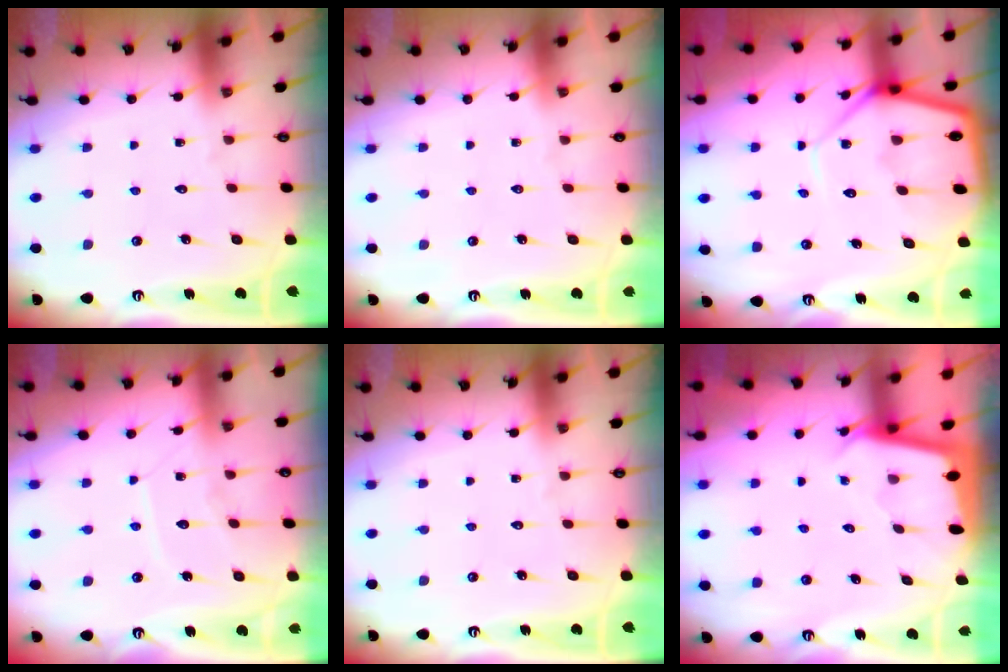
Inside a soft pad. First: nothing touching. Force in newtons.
{"total": 0.0}
{"total": 11.1, "press": 11.0, "slide": 1.0}
{"total": 8.1, "press": 8.0, "slide": 0.6}
{"total": 0.0}
{"total": 1.8, "press": 1.8, "slide": 0.1}